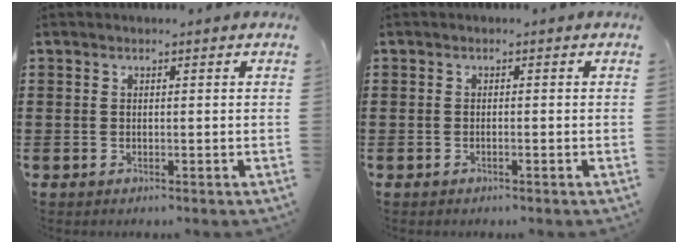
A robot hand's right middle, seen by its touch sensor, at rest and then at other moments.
{"total": 0.5, "force": [-0.4, 0.0, 0.4], "torque": [-0.008, -0.001, -0.007]}